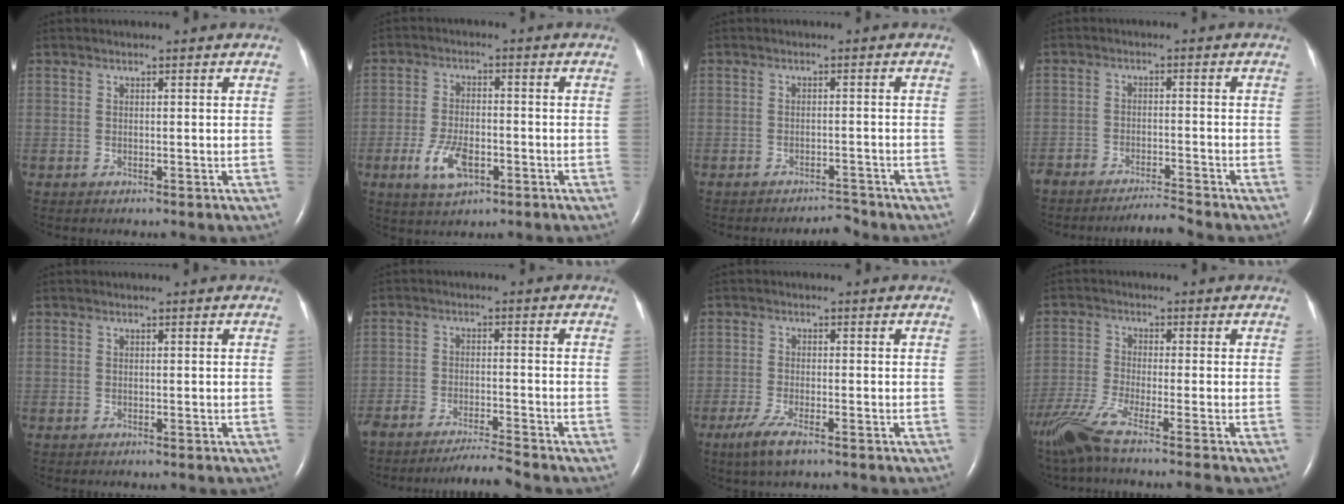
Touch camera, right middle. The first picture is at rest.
{"total": 6.8, "force": [-2.8, 3.1, 5.3], "torque": [-0.112, -0.003, -0.047]}
{"total": 2.2, "force": [-2.2, 0.1, 0.1], "torque": [-0.001, -0.007, -0.031]}
{"total": 4.0, "force": [-3.9, -0.6, 0.7], "torque": [-0.014, -0.010, -0.067]}
{"total": 0.0}
{"total": 5.6, "force": [-5.3, -0.9, 1.7], "torque": [-0.026, -0.012, -0.093]}
{"total": 4.6, "force": [-3.0, 0.8, 3.4], "torque": [-0.082, -0.013, -0.054]}
{"total": 11.7, "force": [-9.3, -0.9, 7.1], "torque": [-0.143, -0.036, -0.167]}